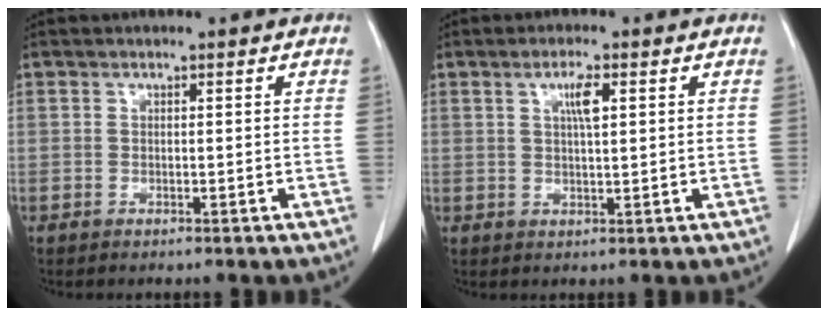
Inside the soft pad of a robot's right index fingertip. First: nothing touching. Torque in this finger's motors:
{"motor_torque": [0.11, 0.08, 0.08, 0.02]}